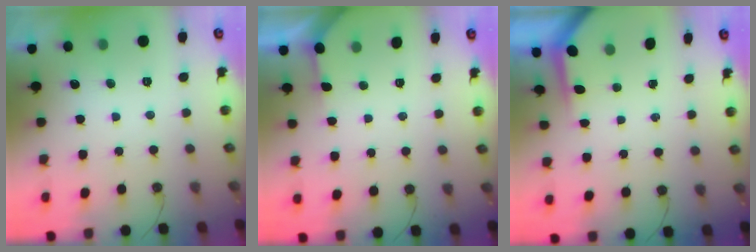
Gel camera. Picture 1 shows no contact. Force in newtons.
{"total": 2.7, "press": 2.7, "slide": 0.4}
{"total": 3.8, "press": 3.7, "slide": 0.3}